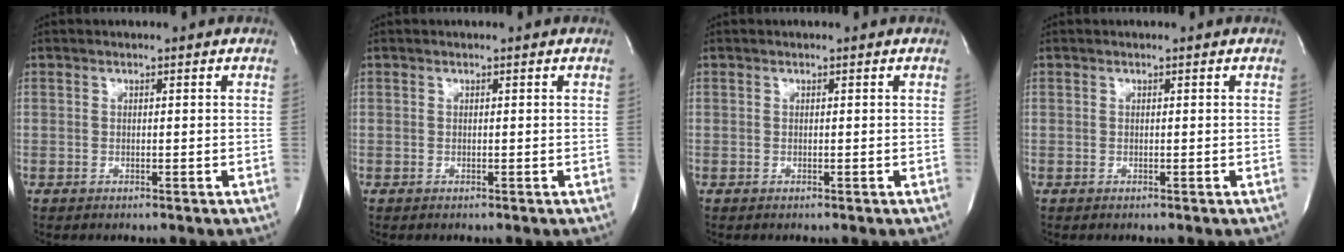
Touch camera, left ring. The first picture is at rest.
{"total": 0.0}
{"total": 0.0}
{"total": 0.0}